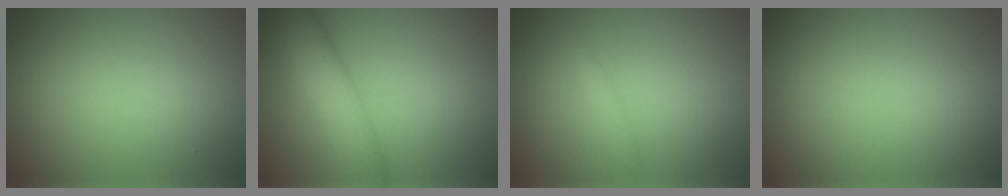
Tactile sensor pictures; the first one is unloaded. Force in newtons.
{"total": 5.5, "press": 5.5, "slide": 0.3}
{"total": 0.7, "press": 0.7, "slide": 0.1}
{"total": 0.0}